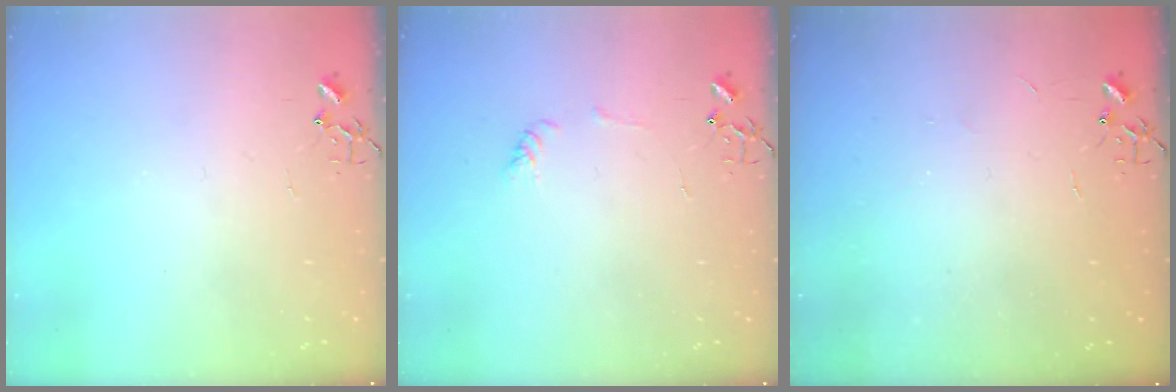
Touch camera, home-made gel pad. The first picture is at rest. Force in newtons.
{"total": 4.8, "press": 4.8, "slide": 0.2}
{"total": 1.9, "press": 1.9, "slide": 0.3}